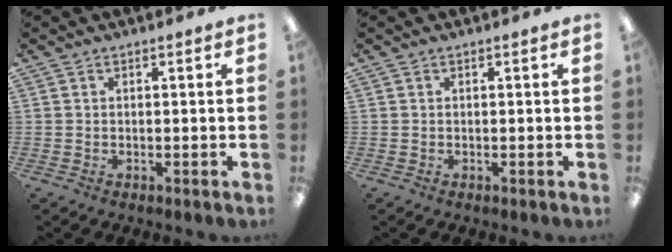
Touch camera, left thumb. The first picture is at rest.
{"total": 0.0}